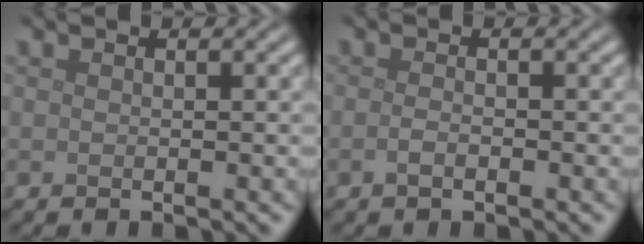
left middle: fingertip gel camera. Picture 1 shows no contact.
{"total": 1.0, "force": [-0.5, 0.4, 0.8], "torque": [-0.018, 0.000, -0.010]}